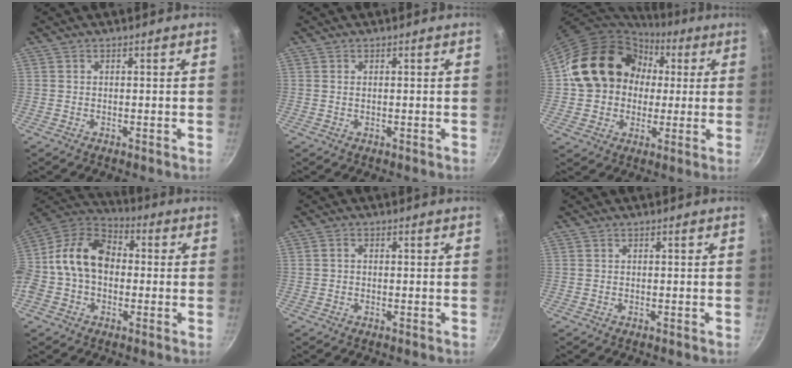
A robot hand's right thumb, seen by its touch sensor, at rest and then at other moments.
{"total": 0.6, "force": [0.2, 0.3, 0.5], "torque": [-0.010, 0.000, 0.004]}
{"total": 20.3, "force": [3.2, 17.0, 10.6], "torque": [-0.168, 0.042, 0.052]}
{"total": 15.5, "force": [0.1, 11.5, 10.3], "torque": [-0.157, 0.040, -0.016]}
{"total": 1.1, "force": [0.0, 0.9, 0.6], "torque": [-0.012, 0.006, 0.000]}
{"total": 0.0}